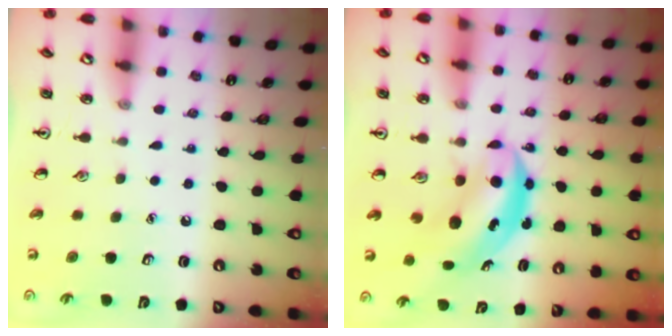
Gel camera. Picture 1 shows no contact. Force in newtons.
{"total": 5.7, "press": 5.5, "slide": 1.6}